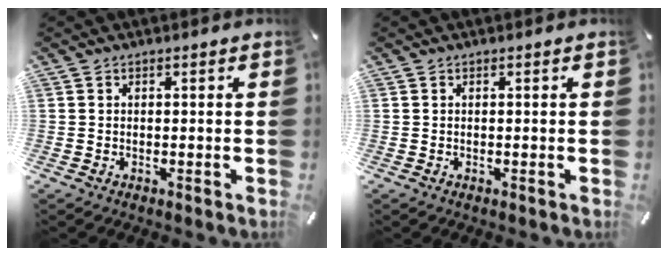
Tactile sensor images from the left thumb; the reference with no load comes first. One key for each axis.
{"total": 0.0}